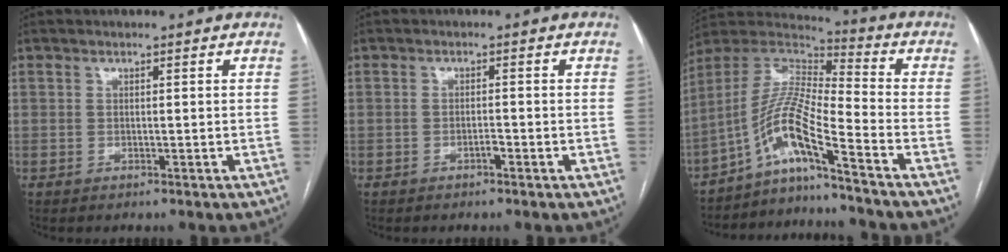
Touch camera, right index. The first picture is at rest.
{"total": 1.1, "force": [-0.7, 0.3, 0.8], "torque": [-0.014, 0.002, -0.013]}
{"total": 10.4, "force": [-6.8, -0.2, 7.9], "torque": [-0.164, 0.018, -0.133]}